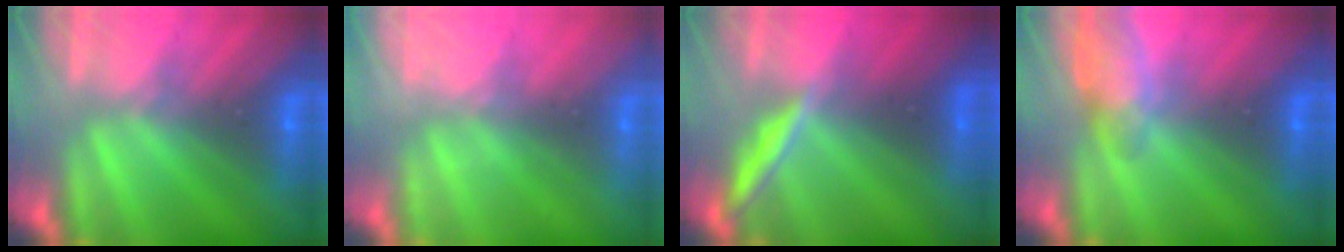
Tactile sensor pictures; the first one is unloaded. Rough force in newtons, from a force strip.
{"total": 2.2}
{"total": 1.9}
{"total": 3.9}